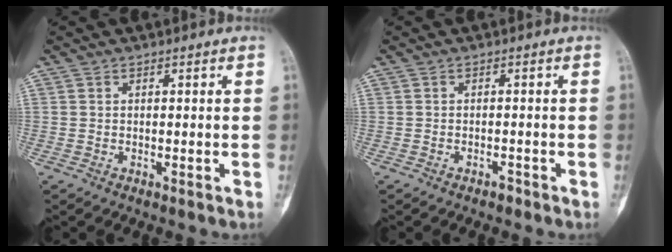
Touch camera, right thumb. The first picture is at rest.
{"total": 1.0, "force": [-0.8, 0.5, 0.4], "torque": [-0.004, 0.006, -0.013]}